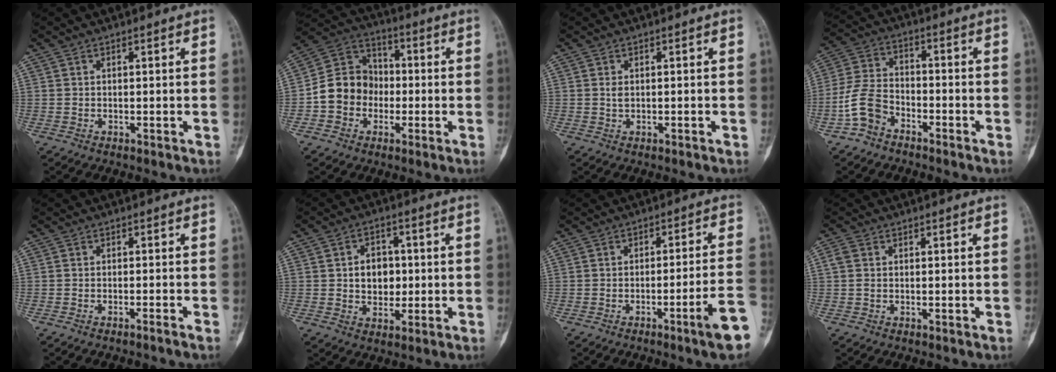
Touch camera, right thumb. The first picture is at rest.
{"total": 11.6, "force": [-2.1, 10.1, 5.3], "torque": [-0.068, 0.040, -0.048]}
{"total": 1.0, "force": [0.0, 0.6, 0.9], "torque": [-0.014, 0.001, 0.002]}
{"total": 8.2, "force": [-4.5, 5.3, 4.3], "torque": [-0.085, 0.034, -0.098]}
{"total": 1.5, "force": [-1.1, -0.5, 0.8], "torque": [-0.017, 0.012, -0.018]}
{"total": 7.1, "force": [0.3, 5.5, 4.4], "torque": [-0.031, 0.003, 0.004]}
{"total": 8.8, "force": [-4.3, -0.2, 7.6], "torque": [-0.105, 0.024, -0.062]}
{"total": 1.6, "force": [0.1, 1.2, 1.0], "torque": [-0.026, 0.003, 0.000]}